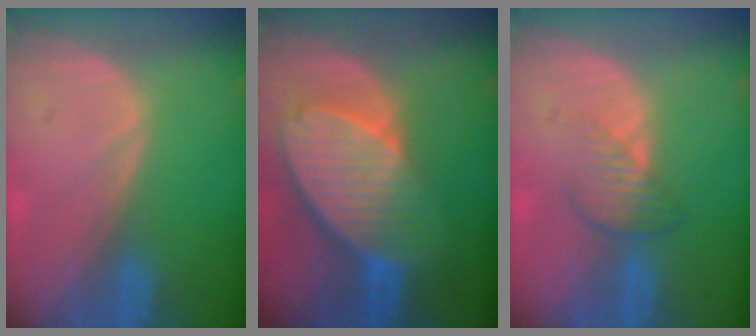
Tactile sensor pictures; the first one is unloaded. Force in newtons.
{"total": 10.3, "press": 8.9, "slide": 5.1}
{"total": 3.8, "press": 3.4, "slide": 1.6}